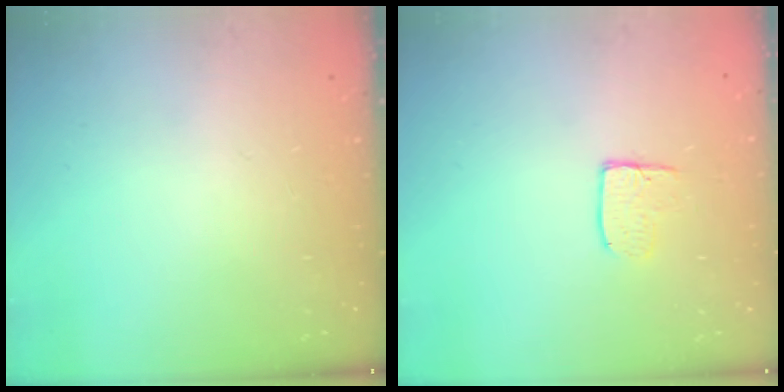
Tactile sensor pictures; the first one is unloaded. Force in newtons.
{"total": 5.2, "press": 5.2, "slide": 0.5}